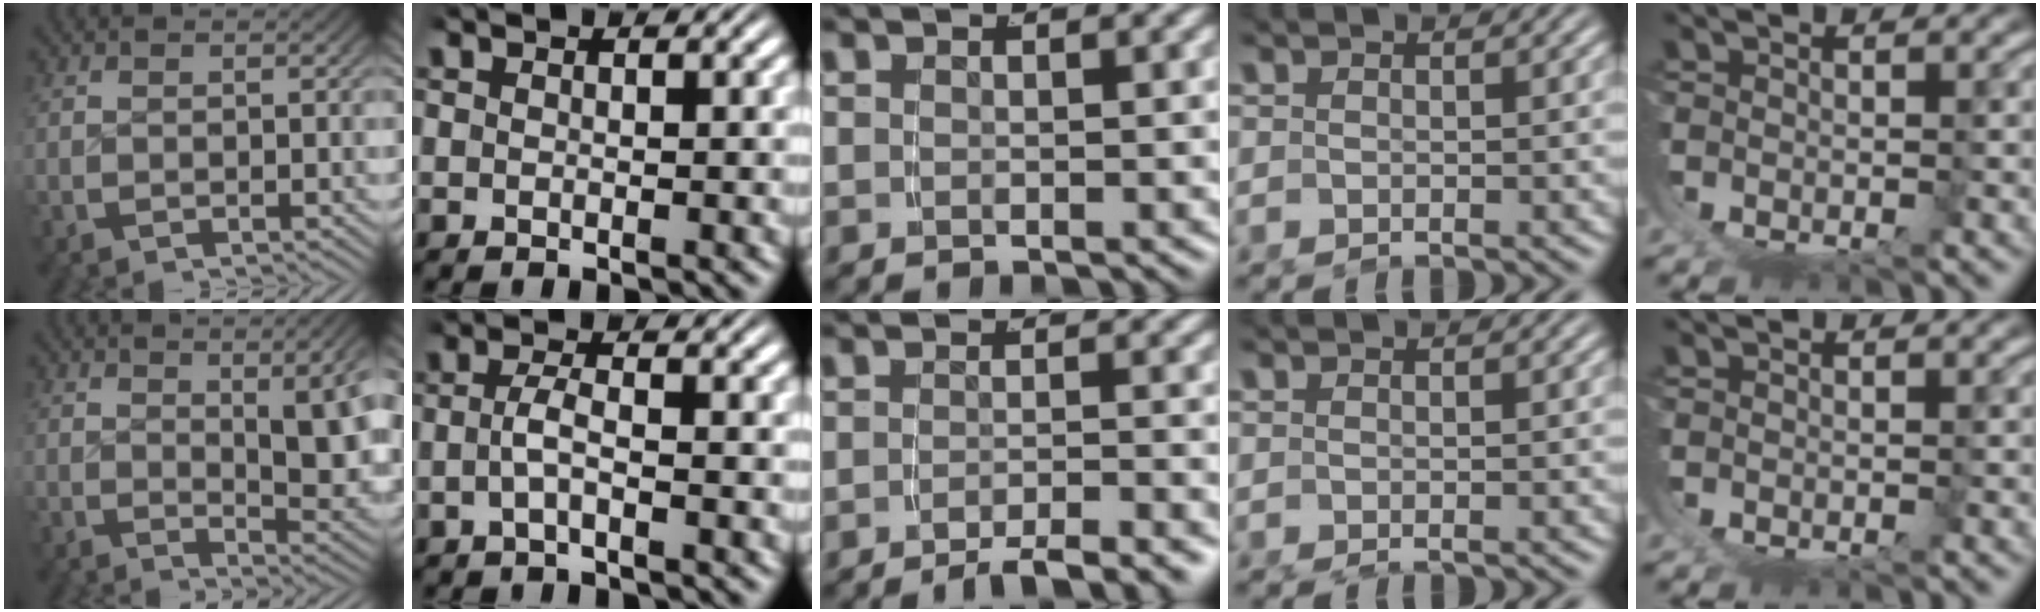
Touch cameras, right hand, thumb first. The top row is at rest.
{"thumb": {"total": 7.4, "force": [0.5, 2.9, 6.8], "torque": [-0.086, -0.015, 0.020]}, "index": {"total": 2.0, "force": [-1.0, -0.1, 1.7], "torque": [-0.038, -0.003, -0.017]}, "middle": {"total": 4.0, "force": [-3.5, 0.3, 2.0], "torque": [-0.024, 0.002, -0.058]}, "ring": {"total": 0.6, "force": [-0.5, 0.1, 0.4], "torque": [-0.010, -0.003, -0.003]}}